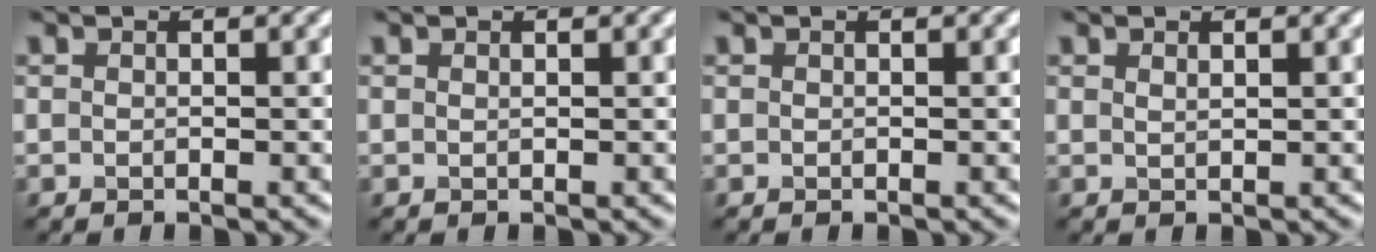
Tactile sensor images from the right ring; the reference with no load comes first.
{"total": 0.0}
{"total": 0.0}
{"total": 0.6, "force": [0.5, 0.1, 0.3], "torque": [-0.004, -0.001, 0.010]}